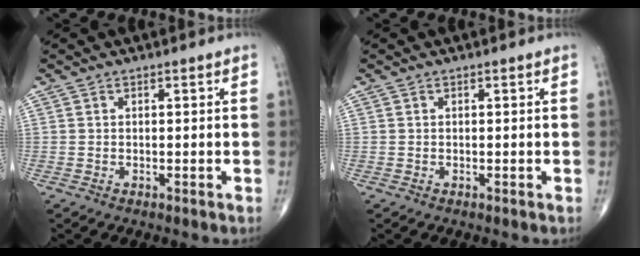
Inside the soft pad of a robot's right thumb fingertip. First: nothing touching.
{"total": 0.0}